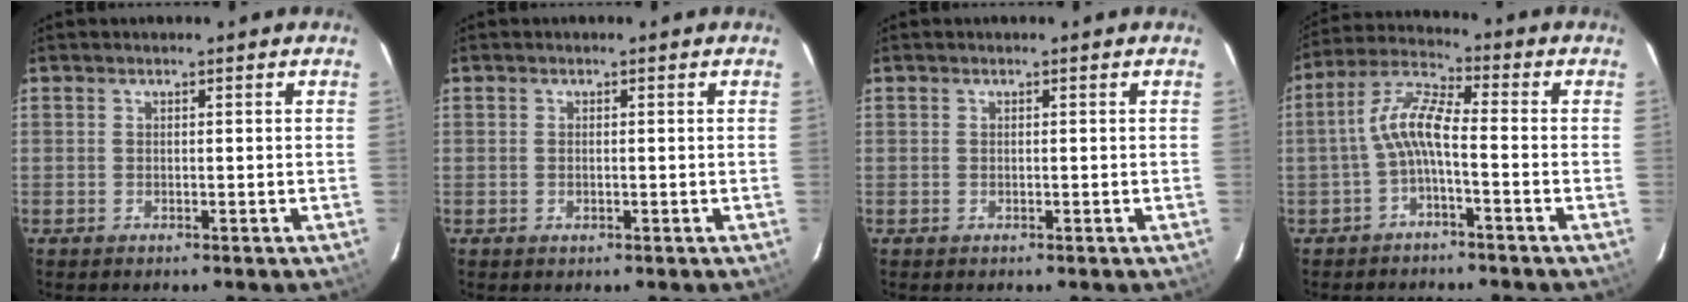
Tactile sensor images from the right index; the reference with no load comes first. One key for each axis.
{"total": 0.9, "fx": 0.0, "fy": 0.6, "fz": 0.6, "tx": -0.012, "ty": 0.001, "tz": 0.000}
{"total": 0.0}
{"total": 6.9, "fx": -2.1, "fy": 1.5, "fz": 6.4, "tx": -0.152, "ty": 0.020, "tz": -0.042}